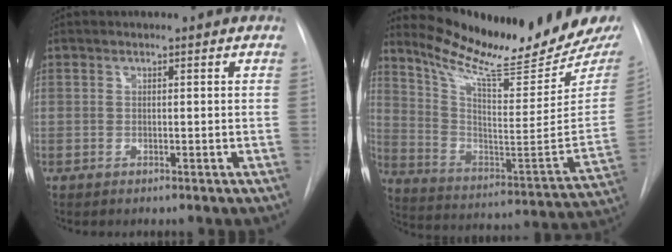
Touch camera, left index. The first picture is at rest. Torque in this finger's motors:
{"motor_torque": [0.44, -0.88, 0.04, 0.09]}